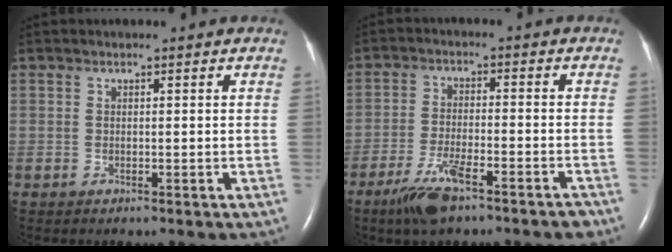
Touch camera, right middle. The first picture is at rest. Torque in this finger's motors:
{"motor_torque": [0.62, -0.58, 0.13, 0.04]}